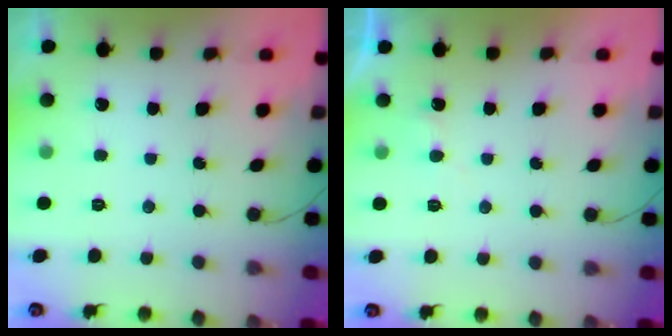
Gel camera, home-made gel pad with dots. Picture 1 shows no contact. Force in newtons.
{"total": 4.2, "press": 4.2, "slide": 0.3}